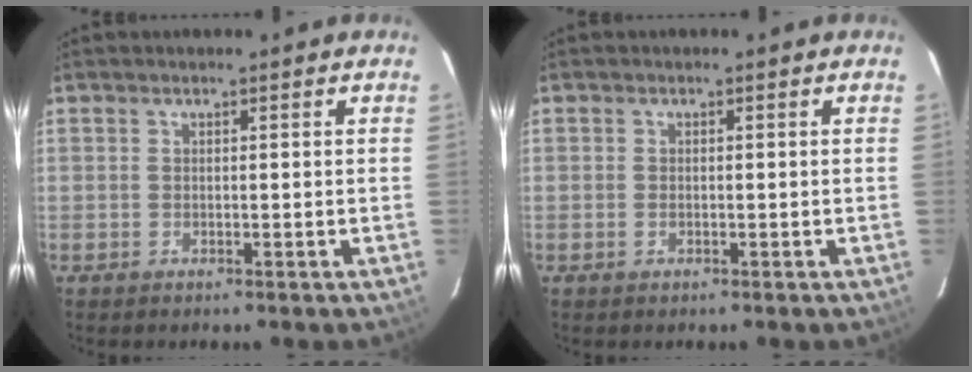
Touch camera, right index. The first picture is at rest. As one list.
[{"total": 0.8, "force": [-0.3, 0.5, 0.4], "torque": [-0.009, -0.001, -0.006]}]